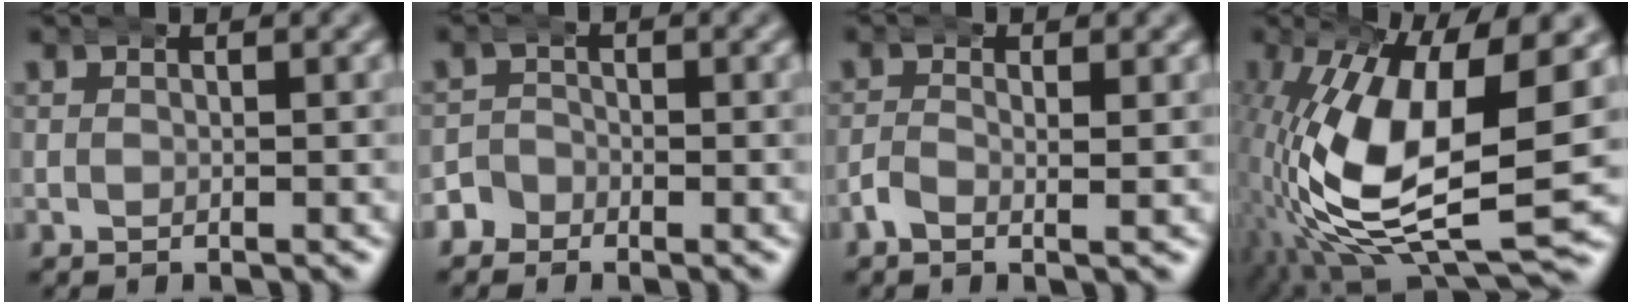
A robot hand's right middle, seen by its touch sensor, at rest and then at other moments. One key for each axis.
{"total": 3.1, "fx": -1.5, "fy": 2.7, "fz": 0.3, "tx": -0.015, "ty": -0.001, "tz": -0.037}
{"total": 1.2, "fx": -0.4, "fy": 0.4, "fz": 1.1, "tx": -0.024, "ty": -0.007, "tz": -0.010}
{"total": 15.0, "fx": -0.4, "fy": 6.7, "fz": 13.4, "tx": -0.251, "ty": -0.029, "tz": 0.015}